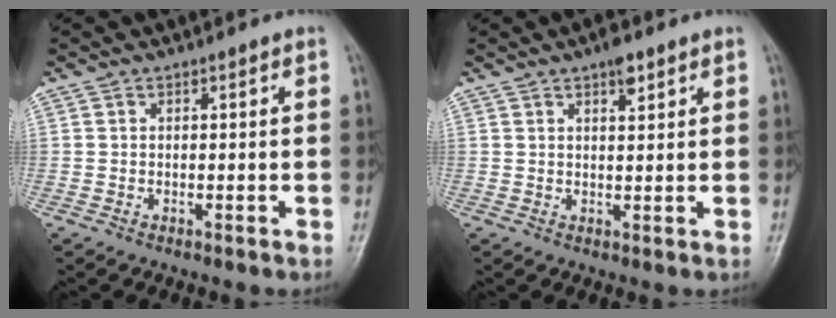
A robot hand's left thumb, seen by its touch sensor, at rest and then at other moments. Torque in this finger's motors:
{"motor_torque": [1.17, 0.54, 0.71, -0.76, 0.20]}